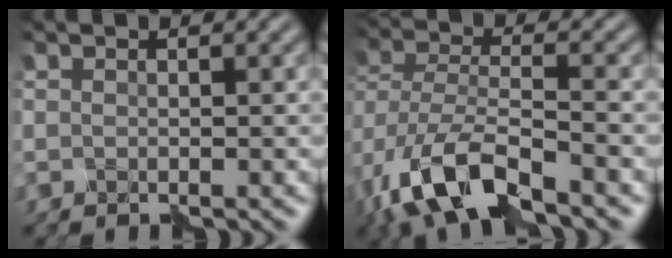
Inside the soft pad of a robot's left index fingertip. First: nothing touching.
{"total": 9.3, "force": [-5.4, 3.9, 6.5], "torque": [-0.147, -0.013, -0.109]}